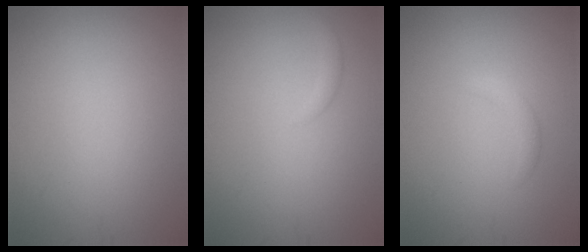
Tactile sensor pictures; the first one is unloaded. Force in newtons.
{"total": 1.0, "press": 1.0, "slide": 0.0}
{"total": 1.2, "press": 1.2, "slide": 0.0}